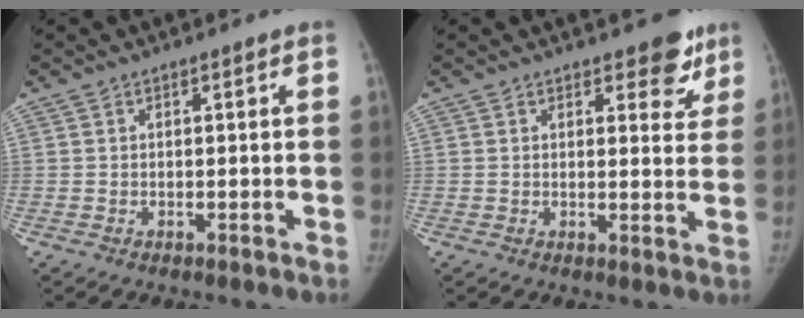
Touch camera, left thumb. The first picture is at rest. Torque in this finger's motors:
{"motor_torque": [0.21, -0.13, 0.79, -0.56, 0.11]}